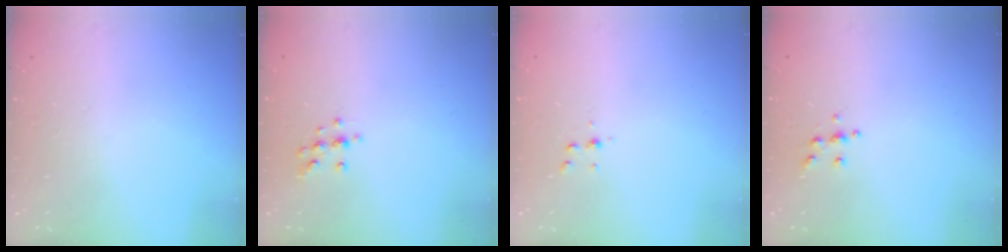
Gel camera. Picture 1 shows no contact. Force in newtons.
{"total": 9.0, "press": 8.9, "slide": 0.8}
{"total": 4.4, "press": 4.3, "slide": 0.4}
{"total": 4.5, "press": 4.5, "slide": 0.5}